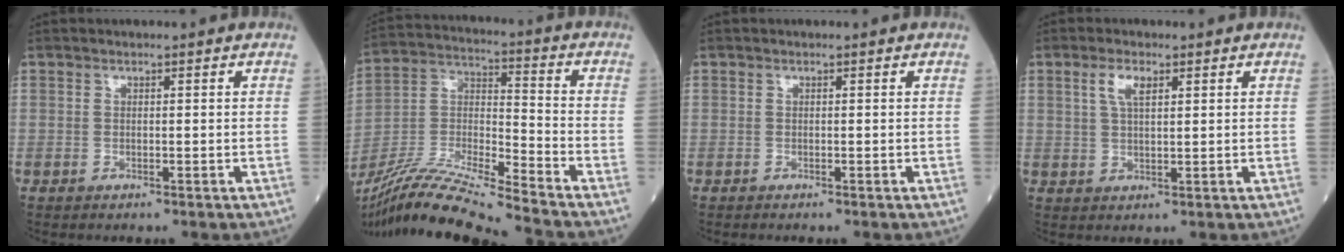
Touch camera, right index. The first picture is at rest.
{"total": 17.5, "force": [-15.6, -1.3, 7.8], "torque": [-0.161, -0.009, -0.289]}
{"total": 0.0}
{"total": 3.5, "force": [1.7, 1.1, 2.9], "torque": [-0.063, 0.007, 0.037]}